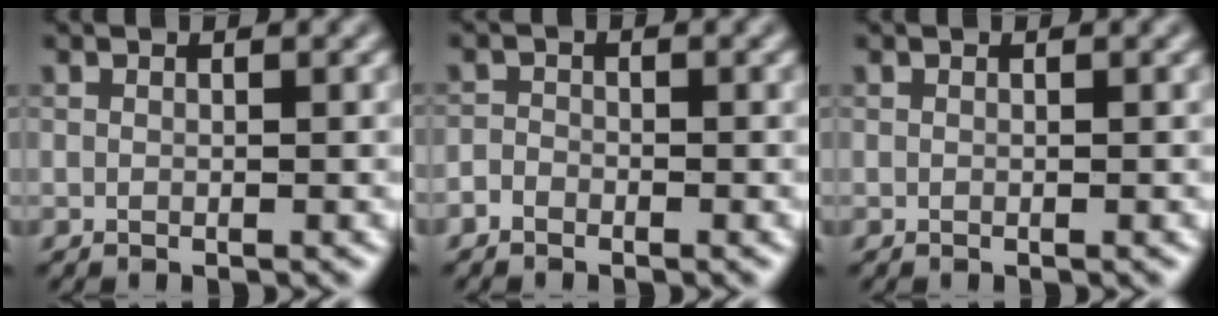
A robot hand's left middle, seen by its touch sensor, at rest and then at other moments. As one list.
[{"total": 1.1, "force": [-0.9, 0.7, 0.2], "torque": [-0.003, 0.003, -0.021]}, {"total": 0.0}]